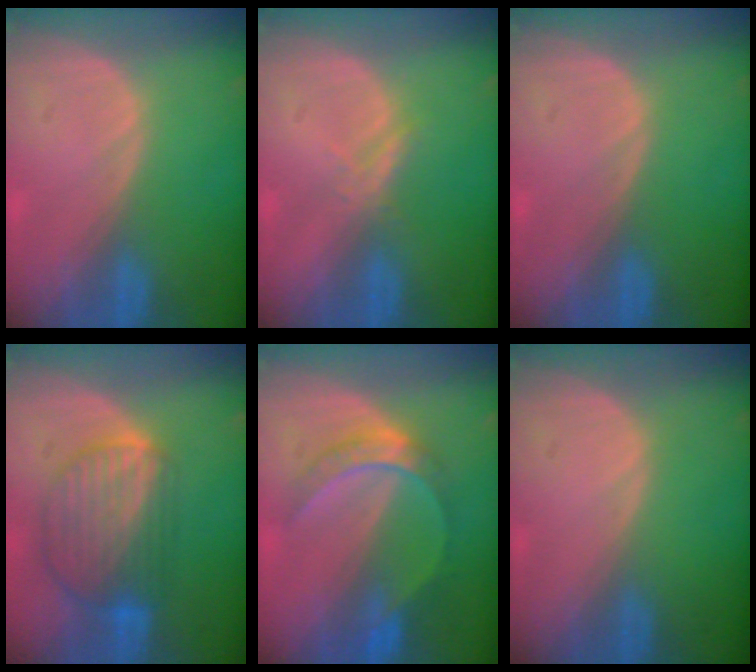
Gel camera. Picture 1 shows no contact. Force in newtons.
{"total": 1.7, "press": 1.7, "slide": 0.1}
{"total": 0.0}
{"total": 8.7, "press": 7.7, "slide": 4.1}
{"total": 5.8, "press": 5.6, "slide": 1.2}
{"total": 0.0}